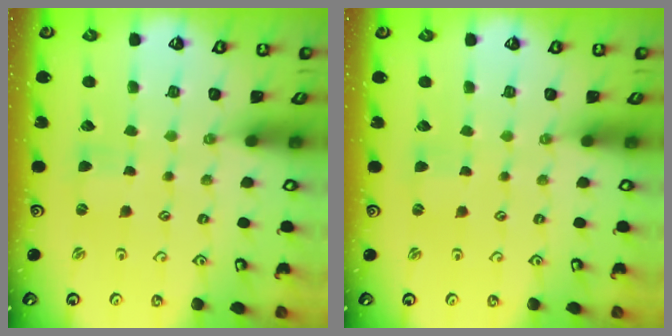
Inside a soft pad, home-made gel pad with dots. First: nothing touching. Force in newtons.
{"total": 1.2, "press": 1.2, "slide": 0.2}